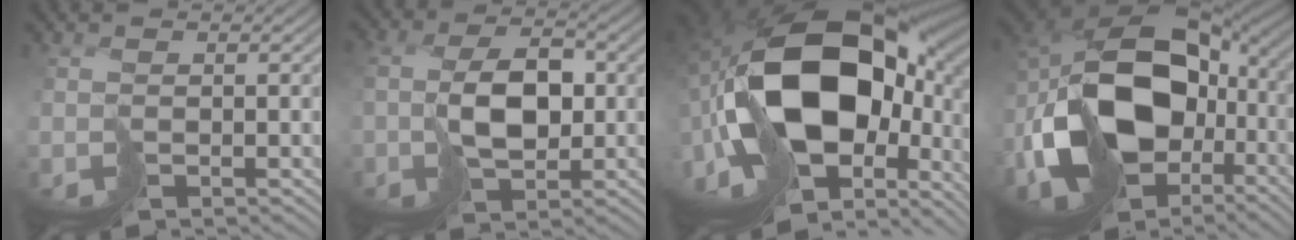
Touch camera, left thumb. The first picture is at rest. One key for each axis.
{"total": 6.6, "fx": 0.2, "fy": 3.8, "fz": 5.4, "tx": -0.113, "ty": 0.010, "tz": 0.011}
{"total": 21.7, "fx": 0.0, "fy": 12.7, "fz": 17.6, "tx": -0.402, "ty": -0.042, "tz": 0.031}
{"total": 18.9, "fx": -4.2, "fy": 12.9, "fz": 13.2, "tx": -0.275, "ty": -0.010, "tz": -0.065}